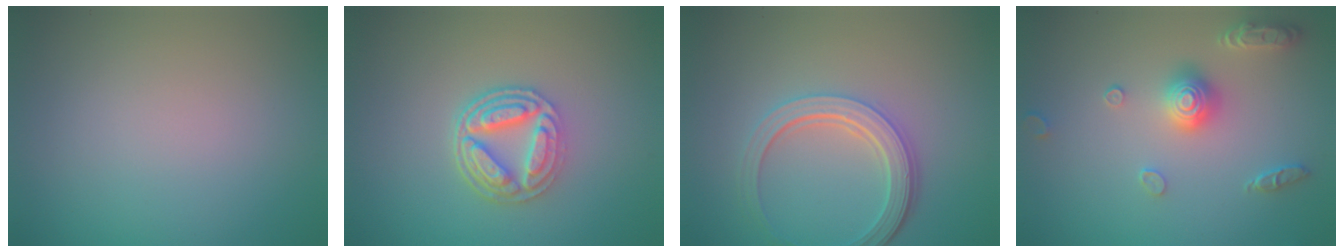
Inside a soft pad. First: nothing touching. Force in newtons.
{"total": 5.0, "press": 3.8, "slide": 3.2}
{"total": 4.7, "press": 3.5, "slide": 3.1}
{"total": 3.4, "press": 3.2, "slide": 1.0}